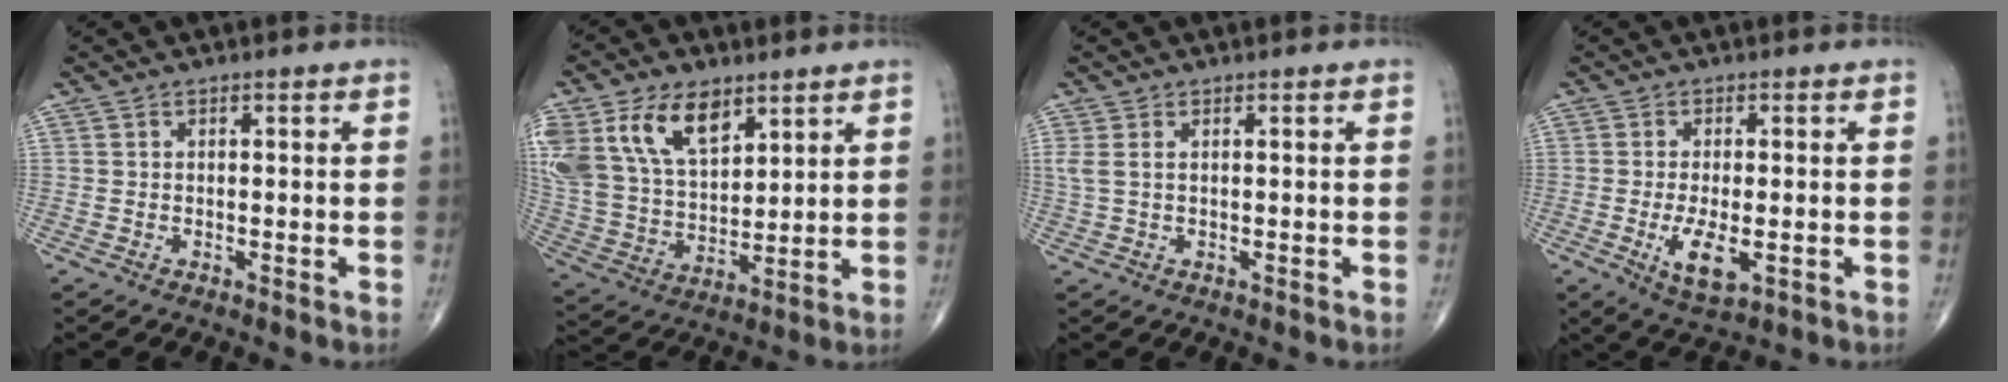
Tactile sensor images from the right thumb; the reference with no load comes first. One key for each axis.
{"total": 19.3, "fx": 9.9, "fy": 11.4, "fz": 12.0, "tx": -0.234, "ty": -0.018, "tz": 0.196}
{"total": 2.1, "fx": 0.7, "fy": 1.0, "fz": 1.7, "tx": -0.053, "ty": 0.010, "tz": 0.024}
{"total": 6.6, "fx": -1.6, "fy": 2.7, "fz": 5.9, "tx": -0.108, "ty": -0.014, "tz": -0.021}